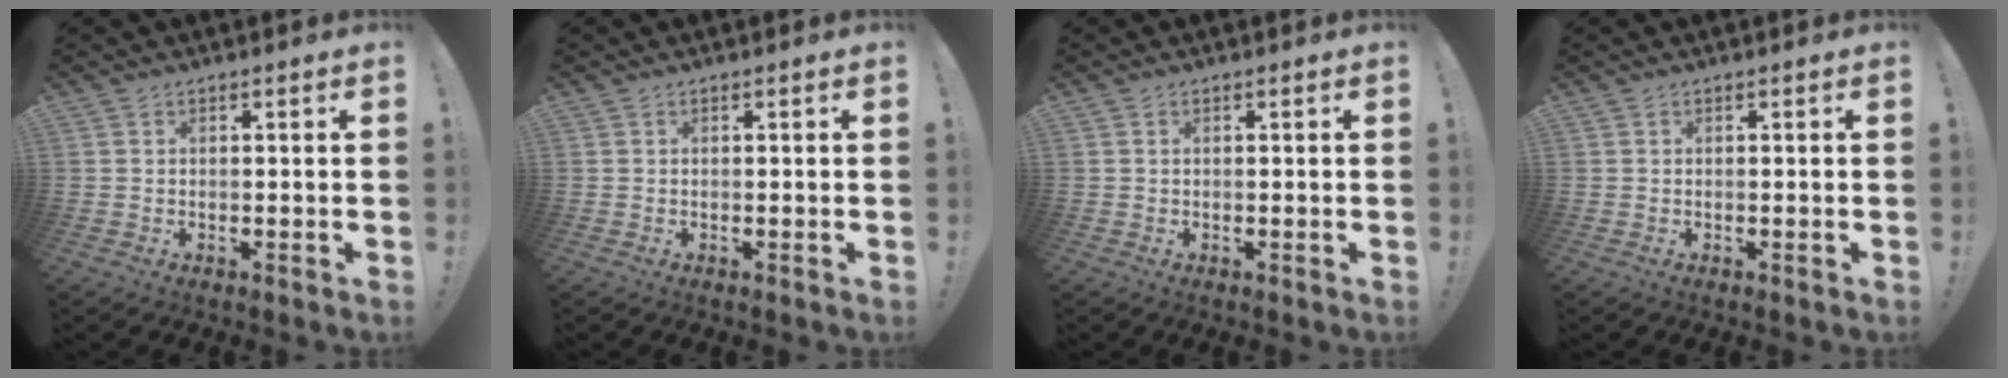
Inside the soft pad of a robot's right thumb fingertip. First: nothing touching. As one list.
[{"total": 0.0}, {"total": 0.0}, {"total": 0.0}]